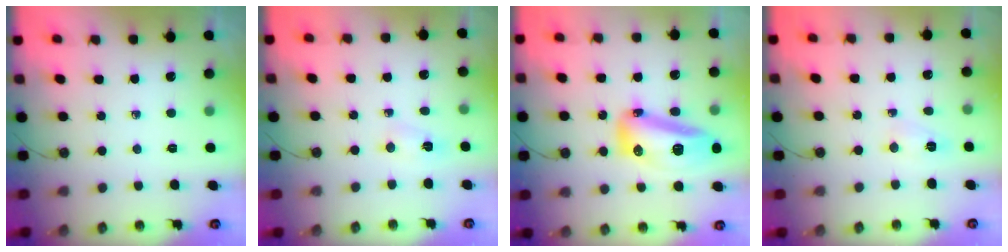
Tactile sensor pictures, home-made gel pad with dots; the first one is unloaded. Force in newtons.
{"total": 2.1, "press": 2.0, "slide": 0.4}
{"total": 16.8, "press": 16.6, "slide": 2.2}
{"total": 3.3, "press": 3.3, "slide": 0.6}